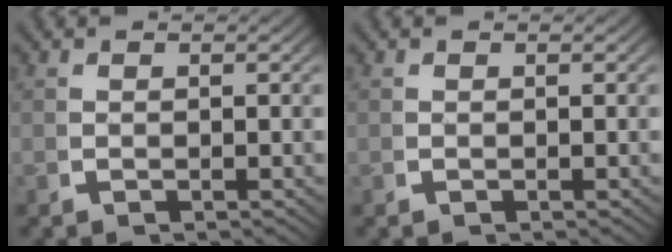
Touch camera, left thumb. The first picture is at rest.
{"total": 0.0}